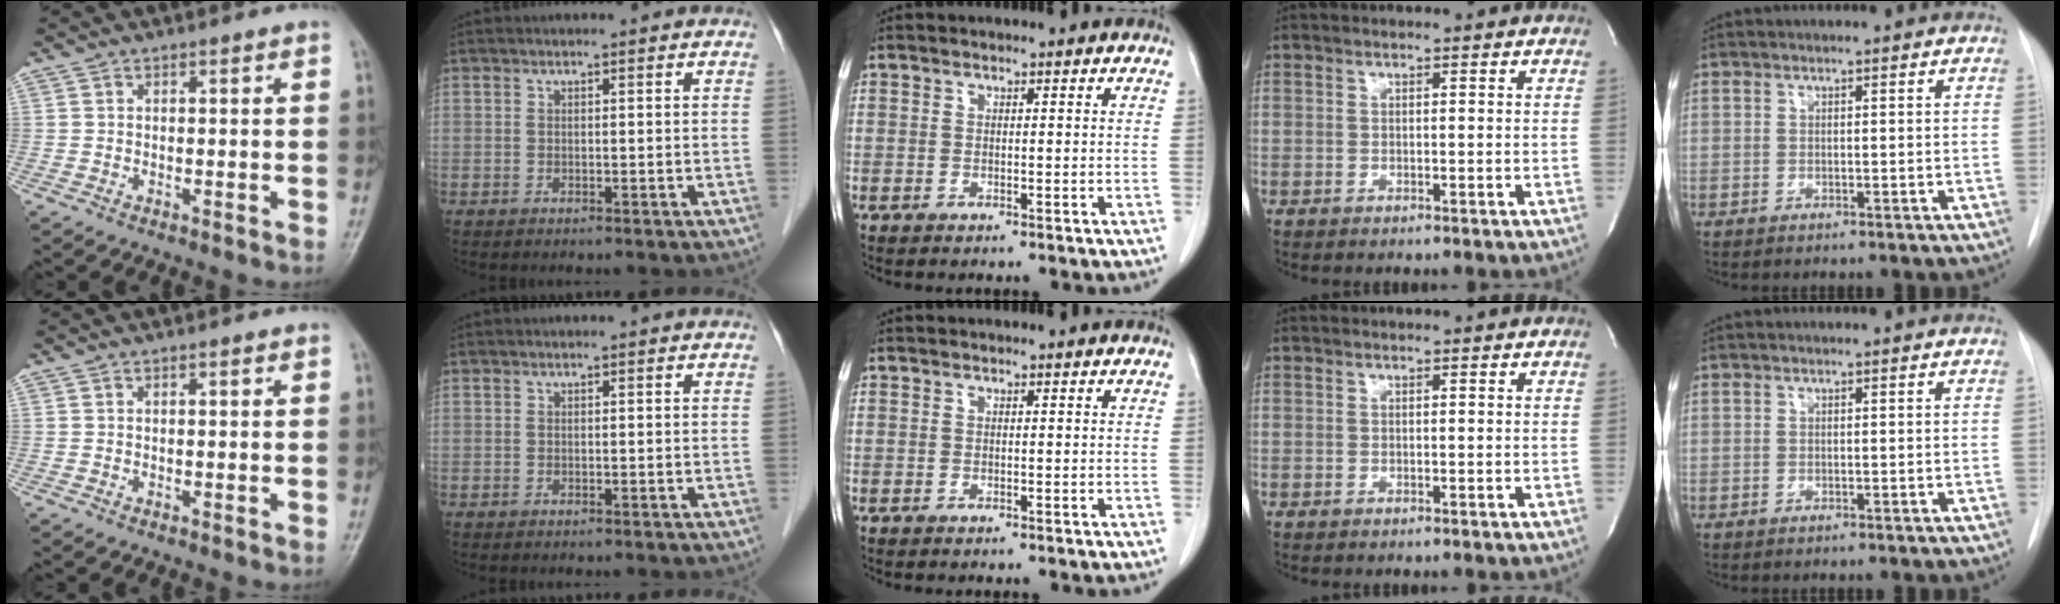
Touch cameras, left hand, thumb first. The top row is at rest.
{}